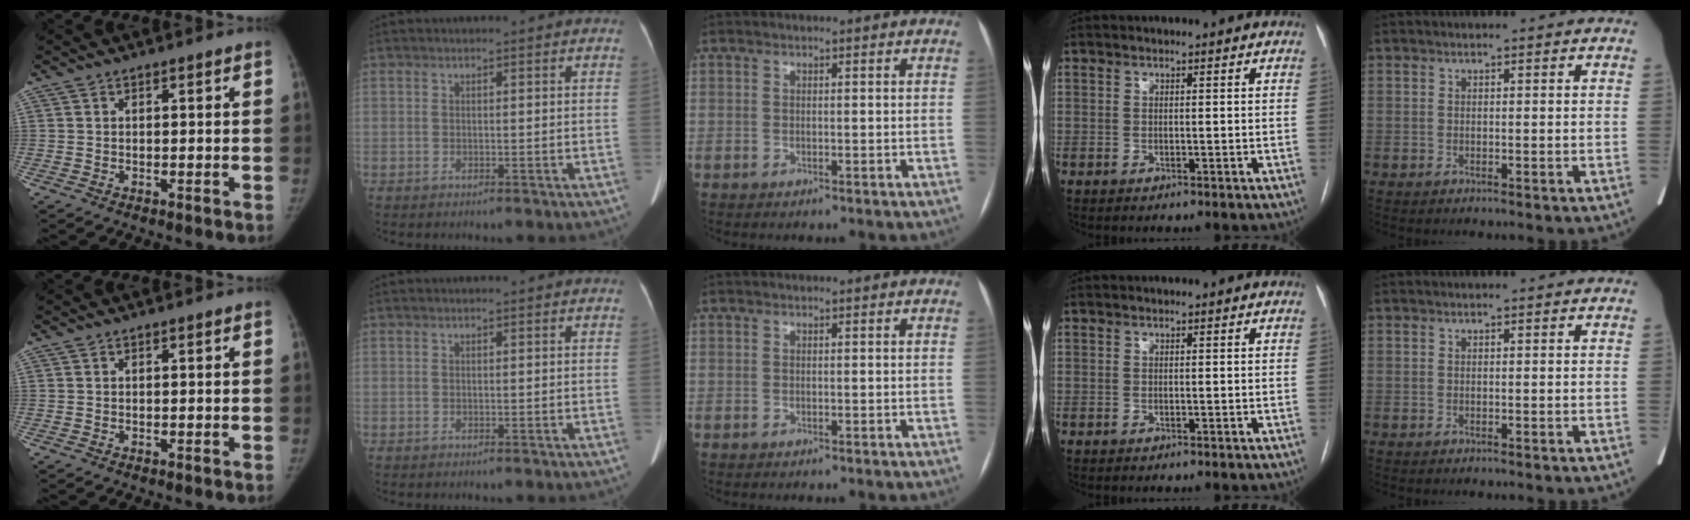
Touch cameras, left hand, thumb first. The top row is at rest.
{}